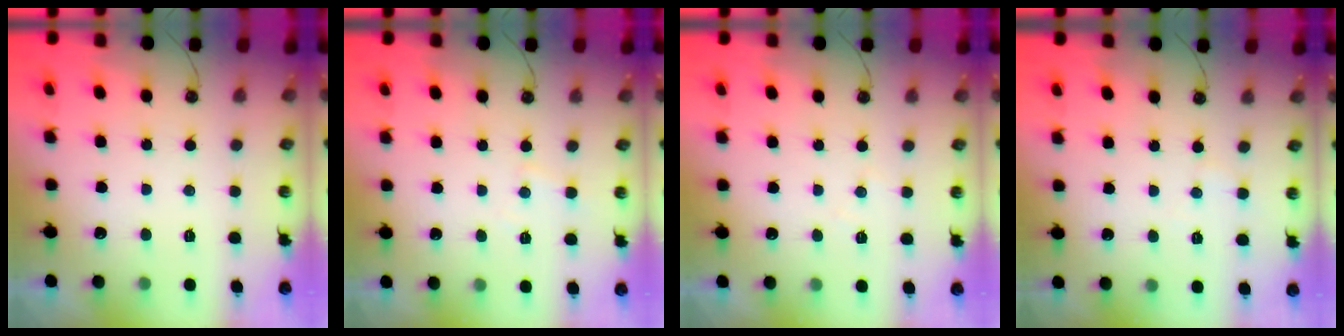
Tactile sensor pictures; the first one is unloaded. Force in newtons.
{"total": 3.7, "press": 3.7, "slide": 0.5}
{"total": 3.9, "press": 3.8, "slide": 0.6}
{"total": 2.6, "press": 2.5, "slide": 0.5}